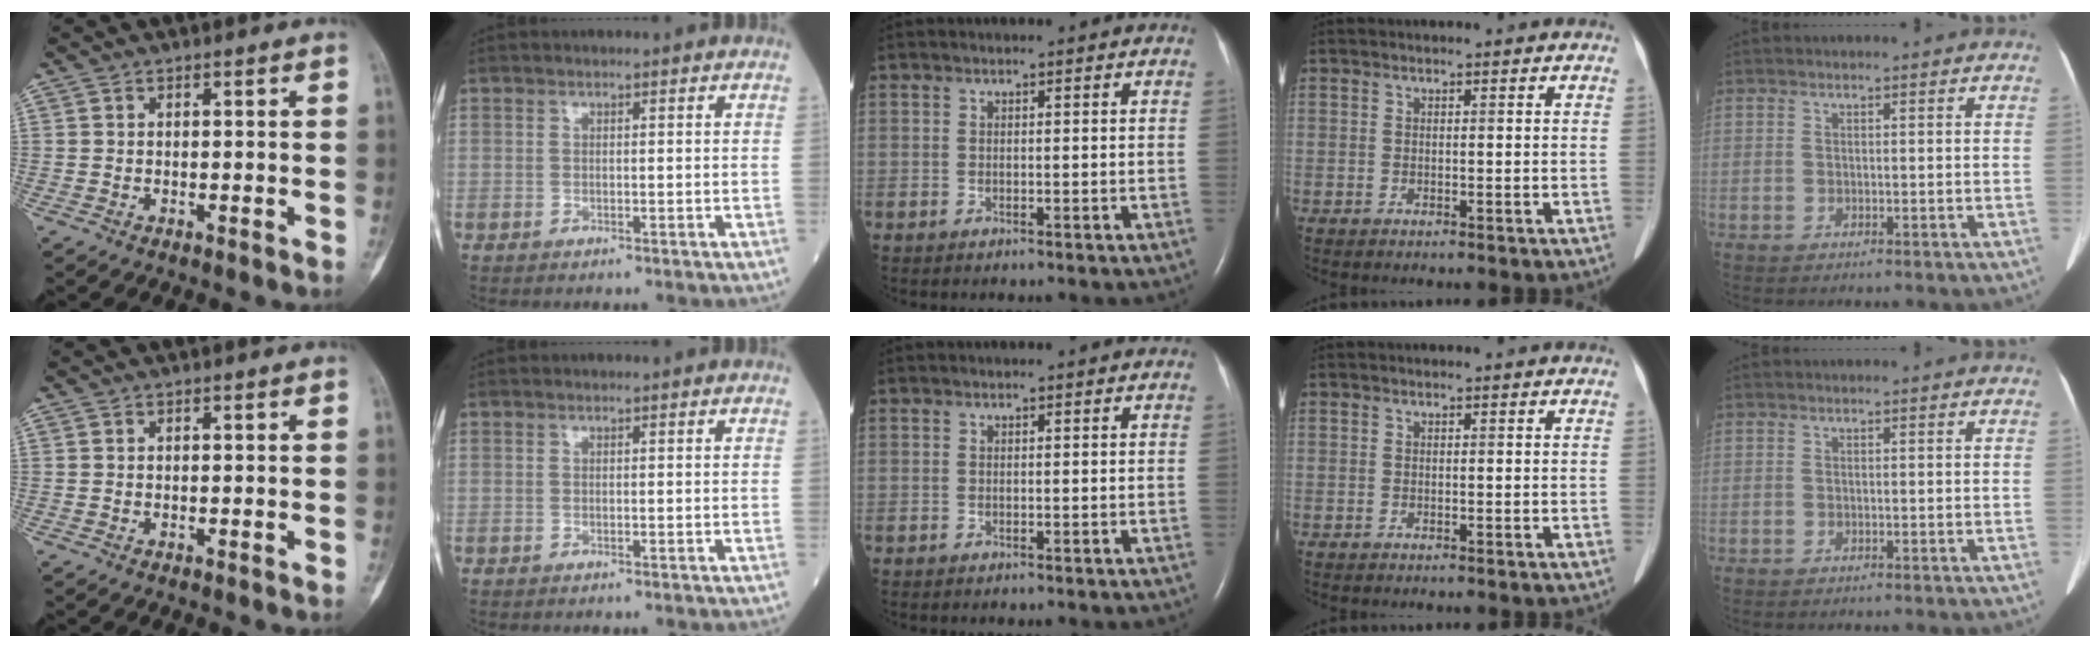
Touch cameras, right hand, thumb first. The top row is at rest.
{}